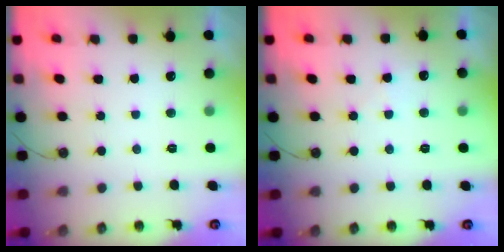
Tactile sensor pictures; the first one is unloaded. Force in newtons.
{"total": 3.2, "press": 3.1, "slide": 0.5}